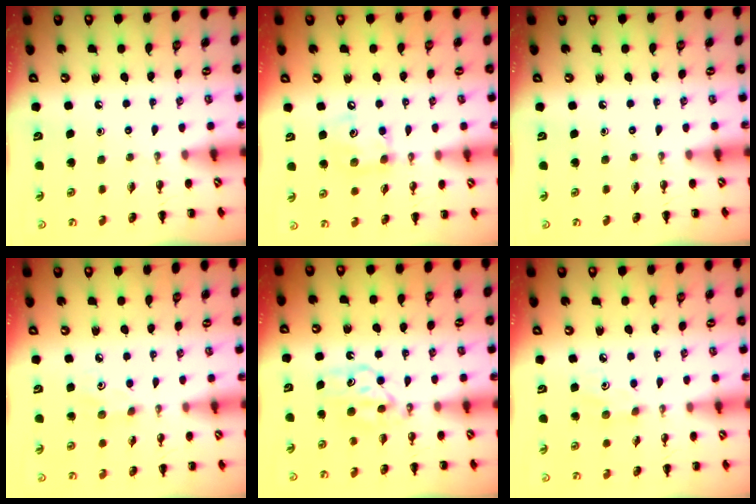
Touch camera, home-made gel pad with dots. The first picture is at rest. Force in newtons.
{"total": 7.5, "press": 7.5, "slide": 0.7}
{"total": 0.0}
{"total": 2.6, "press": 2.5, "slide": 0.8}
{"total": 5.9, "press": 5.7, "slide": 1.4}
{"total": 2.5, "press": 2.4, "slide": 0.7}